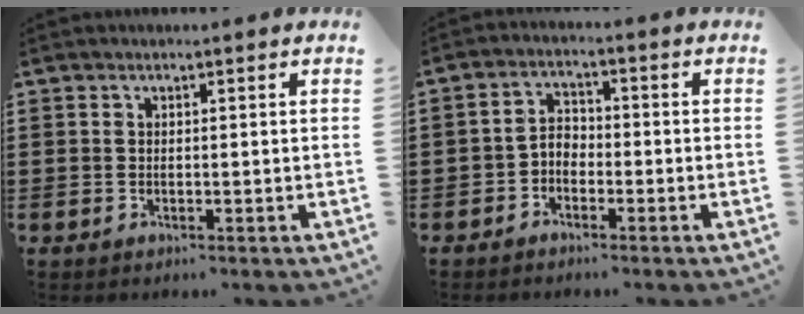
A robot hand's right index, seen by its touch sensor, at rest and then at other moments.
{"total": 2.6, "force": [-1.9, 1.5, 1.0], "torque": [-0.032, 0.006, -0.043]}